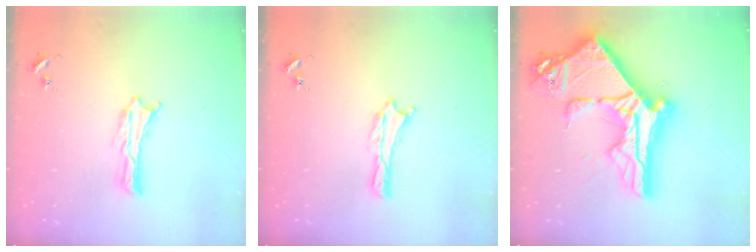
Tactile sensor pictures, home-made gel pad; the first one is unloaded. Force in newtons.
{"total": 0.0}
{"total": 21.7, "press": 21.6, "slide": 2.2}